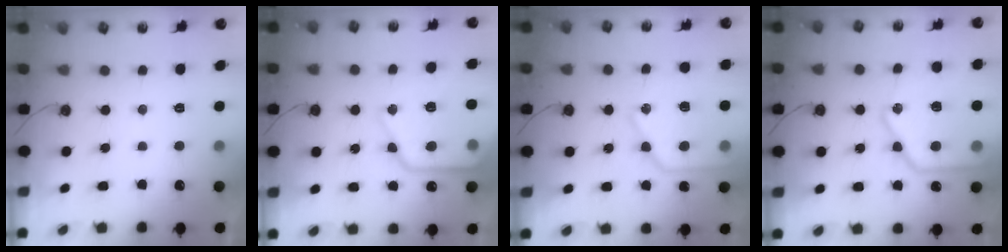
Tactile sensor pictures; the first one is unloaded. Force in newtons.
{"total": 19.6, "press": 19.5, "slide": 1.1}
{"total": 17.6, "press": 17.6, "slide": 1.6}
{"total": 24.1, "press": 23.9, "slide": 2.6}